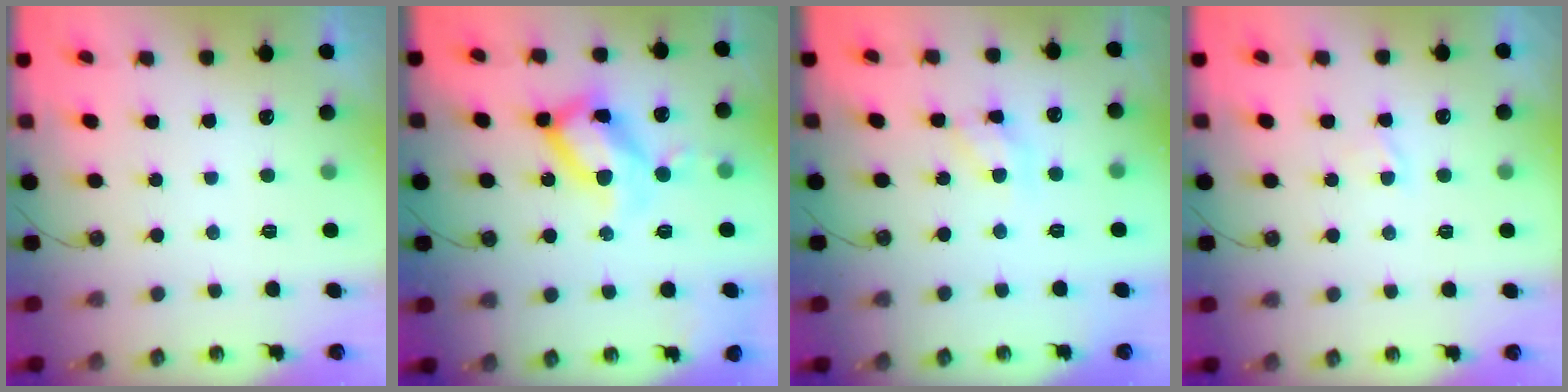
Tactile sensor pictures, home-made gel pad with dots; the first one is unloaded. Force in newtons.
{"total": 20.3, "press": 20.2, "slide": 1.9}
{"total": 8.8, "press": 8.8, "slide": 0.3}
{"total": 0.9, "press": 0.9, "slide": 0.2}